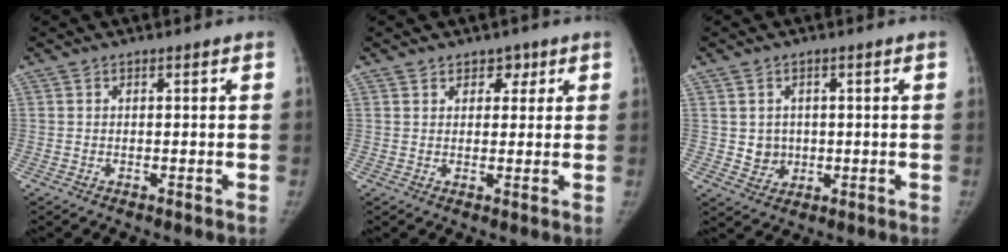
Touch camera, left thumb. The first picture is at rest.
{"total": 3.2, "force": [1.9, 2.4, 1.0], "torque": [0.016, -0.008, 0.024]}
{"total": 4.2, "force": [0.2, 3.9, 1.5], "torque": [-0.006, 0.000, 0.012]}